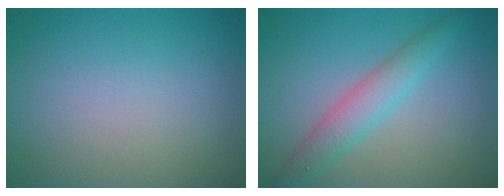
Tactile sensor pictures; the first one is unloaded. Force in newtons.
{"total": 3.3, "press": 3.3, "slide": 0.0}